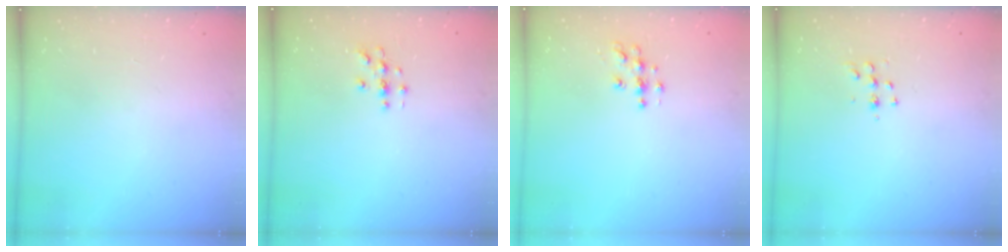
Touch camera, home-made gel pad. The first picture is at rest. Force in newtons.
{"total": 2.9, "press": 2.9, "slide": 0.3}
{"total": 5.8, "press": 5.8, "slide": 0.2}
{"total": 5.5, "press": 5.5, "slide": 0.4}